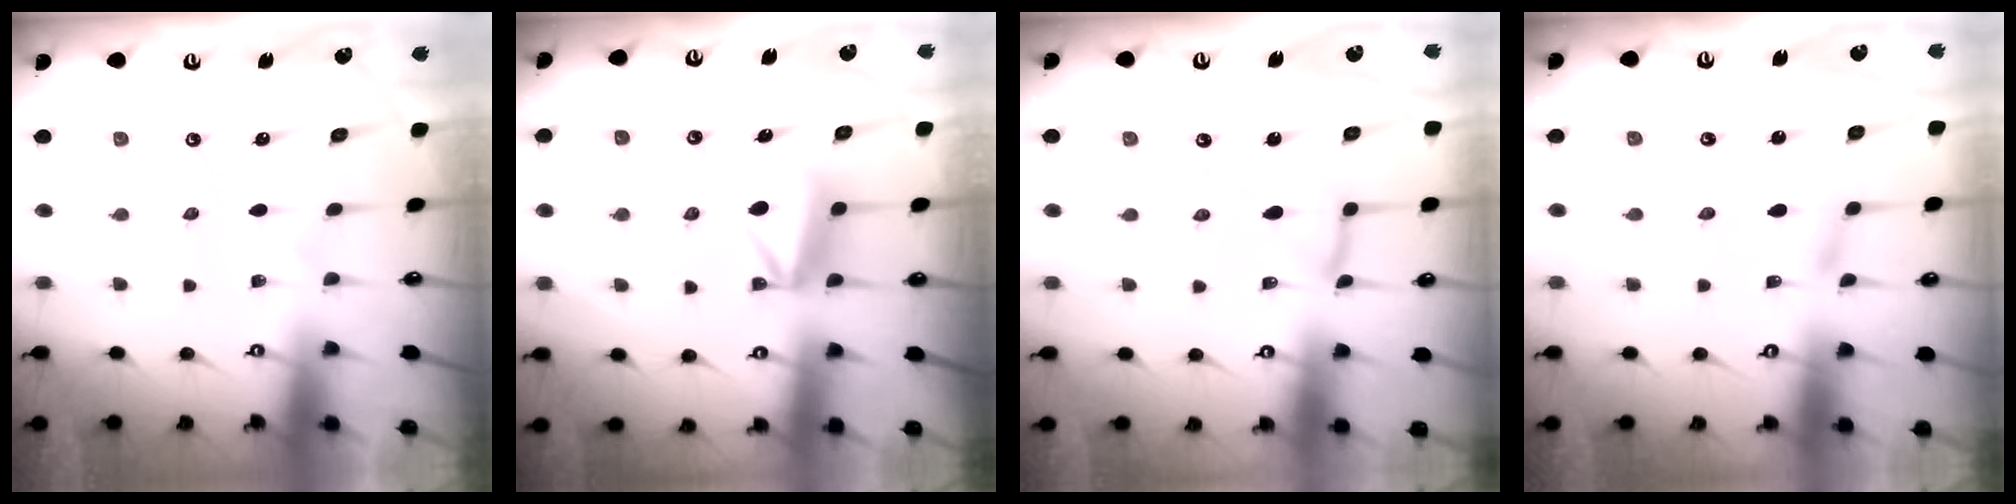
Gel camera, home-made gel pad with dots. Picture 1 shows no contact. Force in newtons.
{"total": 7.6, "press": 7.5, "slide": 0.9}
{"total": 8.5, "press": 8.4, "slide": 0.8}
{"total": 3.8, "press": 3.8, "slide": 0.4}